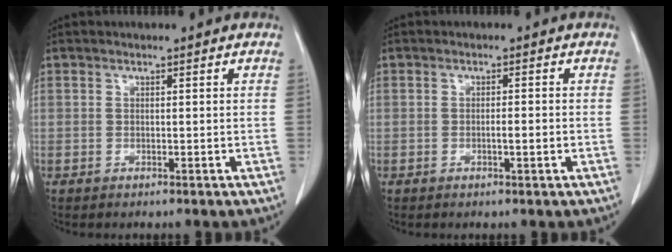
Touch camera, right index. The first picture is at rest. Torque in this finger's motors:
{"motor_torque": [0.22, -0.15, 0.18, 0.03]}